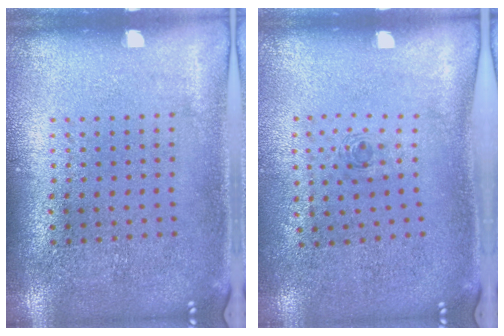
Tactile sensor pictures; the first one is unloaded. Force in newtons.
{"total": 0.7, "press": 0.2, "slide": 0.6}